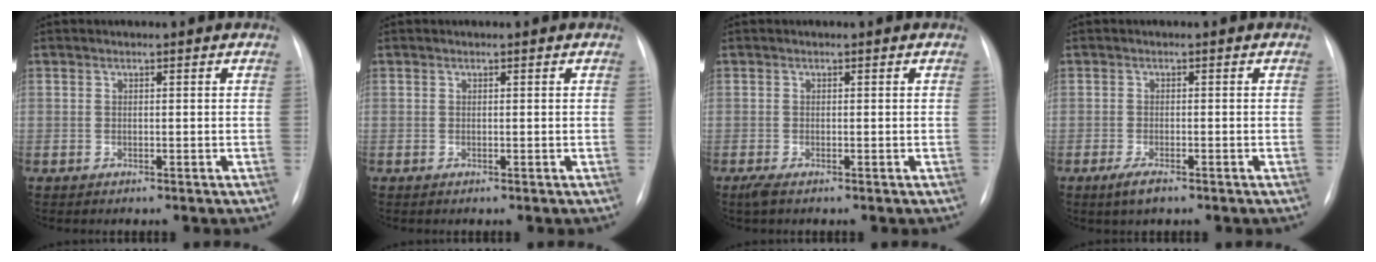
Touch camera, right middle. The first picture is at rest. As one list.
[{"total": 0.0}, {"total": 1.4, "force": [-0.9, 0.3, 1.0], "torque": [-0.026, -0.006, -0.018]}, {"total": 2.6, "force": [-1.7, 0.6, 1.8], "torque": [-0.045, -0.005, -0.030]}]